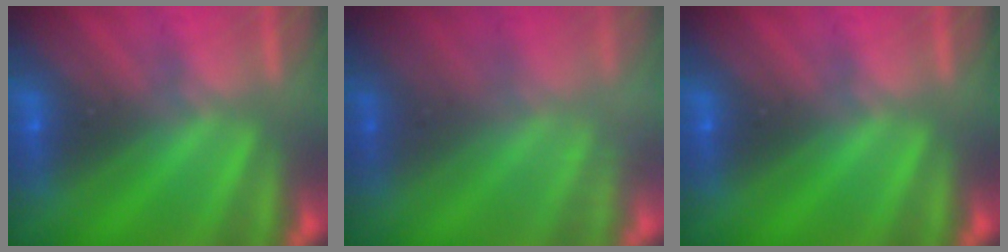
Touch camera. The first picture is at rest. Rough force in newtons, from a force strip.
{"total": 2.4}
{"total": 0.0}